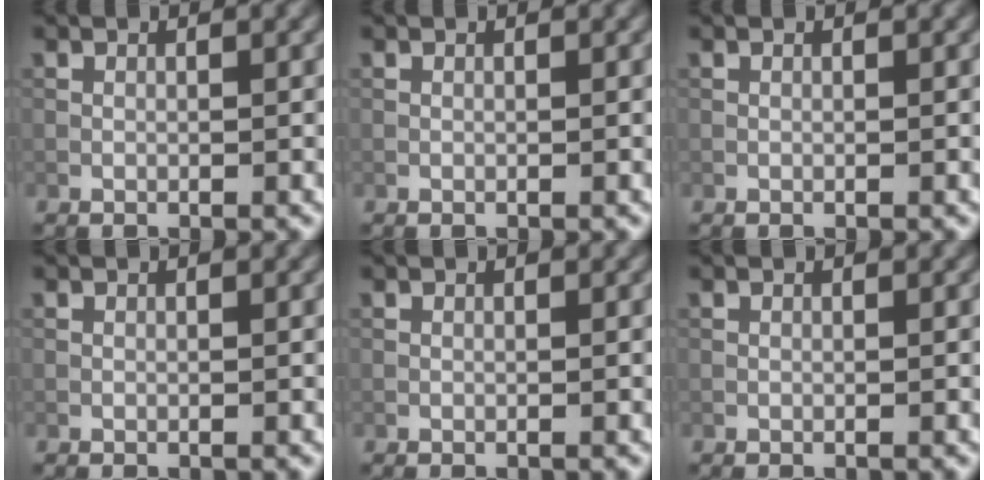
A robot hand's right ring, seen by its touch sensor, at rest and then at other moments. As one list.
[{"total": 0.0}, {"total": 0.0}, {"total": 0.0}, {"total": 0.0}, {"total": 0.0}]